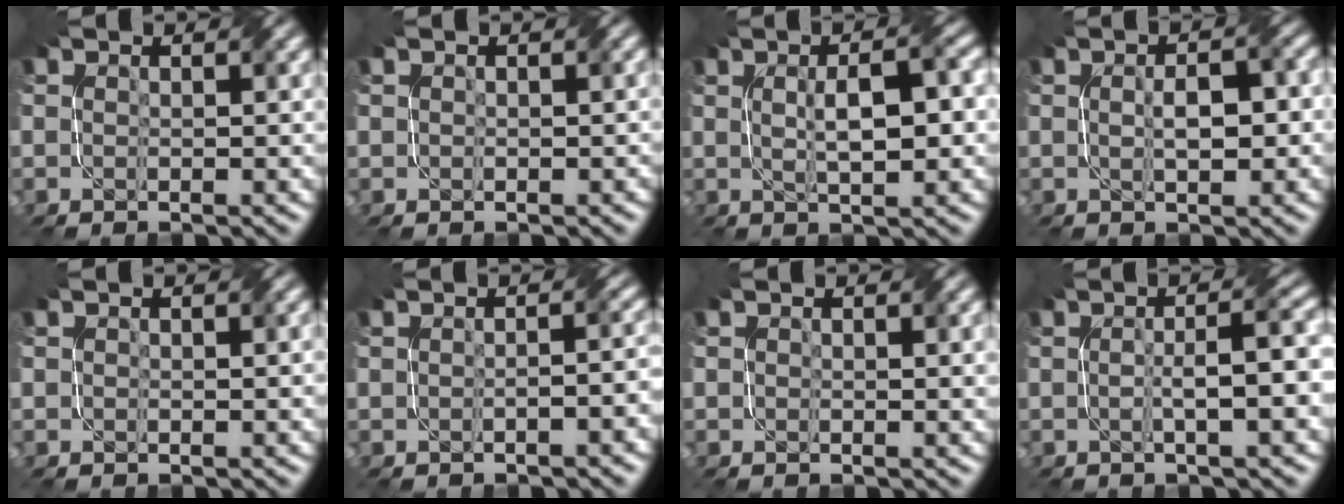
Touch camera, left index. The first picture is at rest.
{"total": 0.5, "force": [0.3, 0.4, 0.1], "torque": [0.000, 0.000, 0.006]}
{"total": 5.0, "force": [0.6, 1.4, 4.7], "torque": [-0.067, 0.008, 0.007]}
{"total": 3.3, "force": [0.1, 1.3, 3.0], "torque": [-0.041, 0.000, 0.003]}
{"total": 0.9, "force": [0.4, 0.6, 0.6], "torque": [-0.007, 0.001, 0.007]}
{"total": 1.9, "force": [-0.6, 0.7, 1.7], "torque": [-0.017, 0.004, -0.007]}
{"total": 1.4, "force": [0.7, 0.8, 1.0], "torque": [-0.011, -0.001, 0.012]}
{"total": 4.1, "force": [-0.3, 0.7, 4.0], "torque": [-0.065, 0.009, -0.005]}